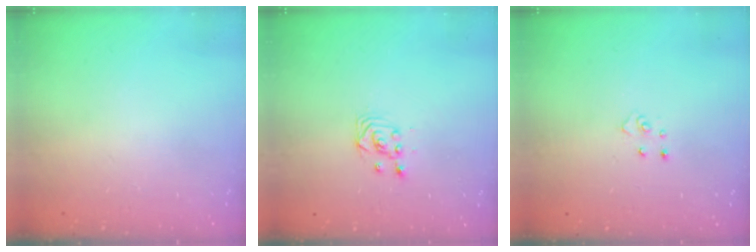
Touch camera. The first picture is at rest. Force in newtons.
{"total": 3.3, "press": 3.3, "slide": 0.1}
{"total": 3.7, "press": 3.7, "slide": 0.3}